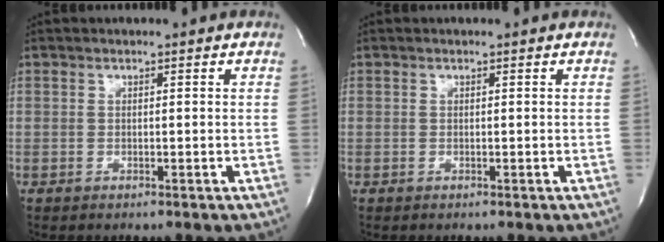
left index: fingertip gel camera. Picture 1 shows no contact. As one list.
[{"total": 0.0}]